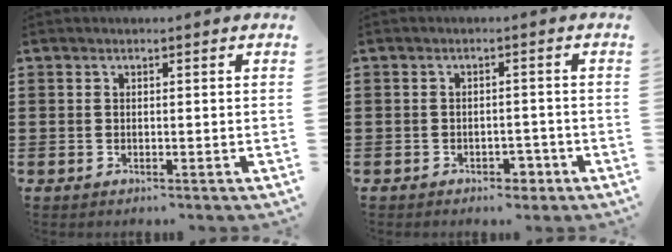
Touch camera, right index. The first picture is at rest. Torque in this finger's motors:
{"motor_torque": [0.28, -0.21, 0.06, 0.00]}